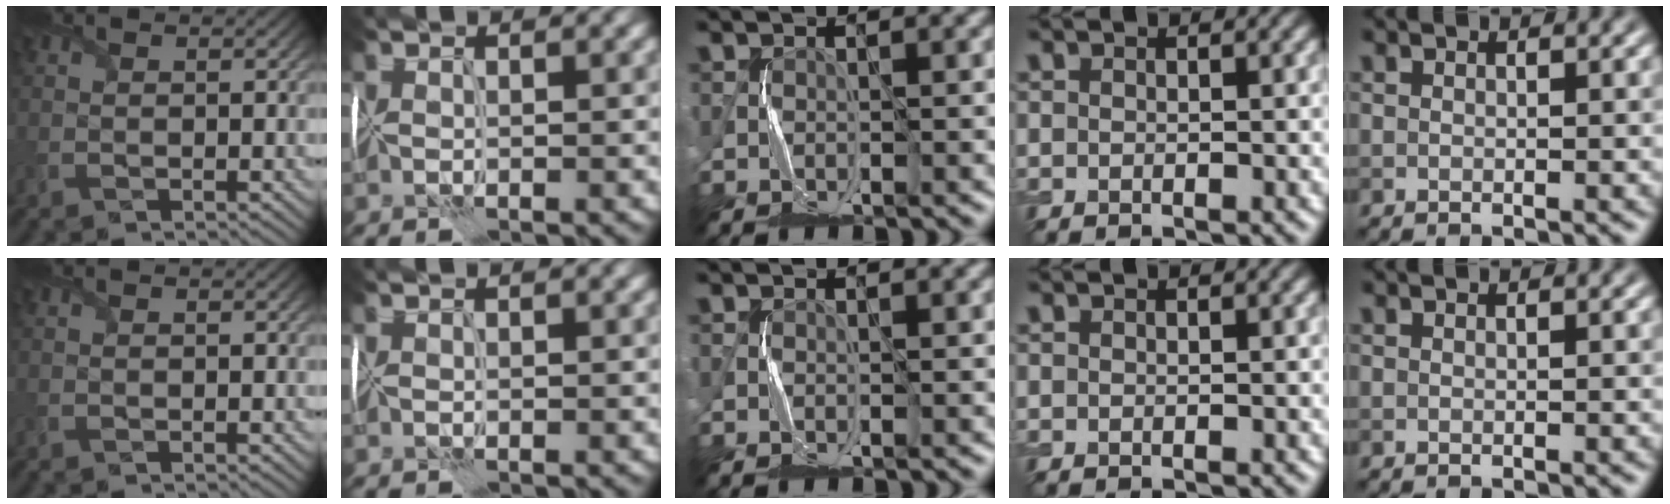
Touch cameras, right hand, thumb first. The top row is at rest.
{"middle": {"total": 0.5, "force": [-0.5, 0.0, 0.2], "torque": [-0.005, -0.001, -0.010]}}